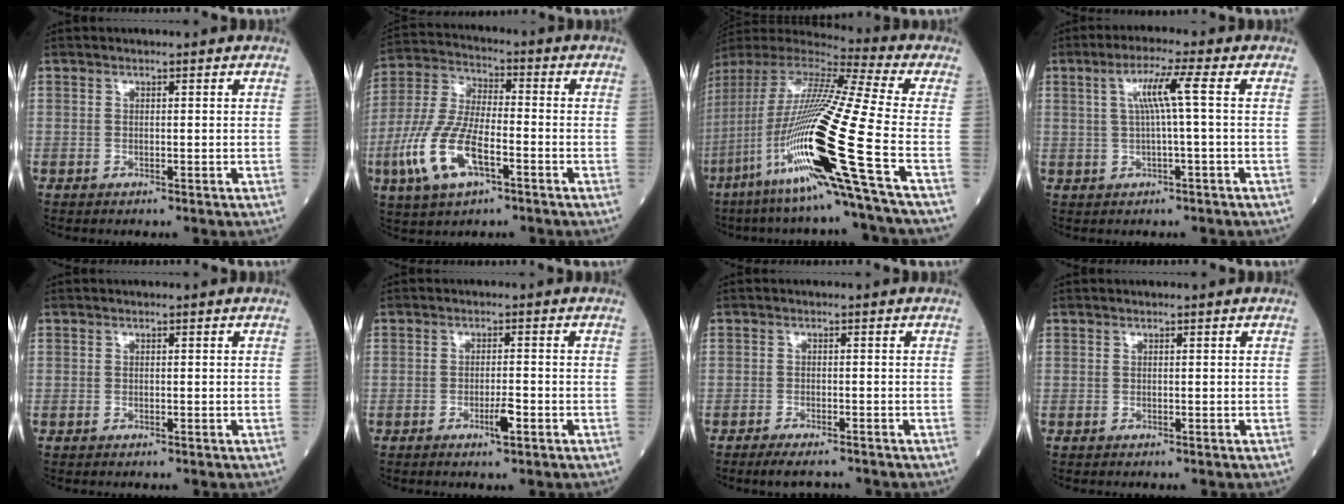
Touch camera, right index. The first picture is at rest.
{"total": 12.8, "force": [-4.8, 4.7, 10.8], "torque": [-0.242, -0.003, -0.092]}
{"total": 27.0, "force": [-9.4, -0.5, 25.3], "torque": [-0.489, -0.044, -0.184]}
{"total": 5.4, "force": [0.8, -0.7, 5.3], "torque": [-0.102, 0.013, 0.020]}
{"total": 0.0}
{"total": 2.7, "force": [-1.2, 0.3, 2.3], "torque": [-0.039, 0.000, -0.021]}
{"total": 4.3, "force": [-3.7, 0.9, 2.0], "torque": [-0.029, -0.008, -0.058]}
{"total": 0.0}